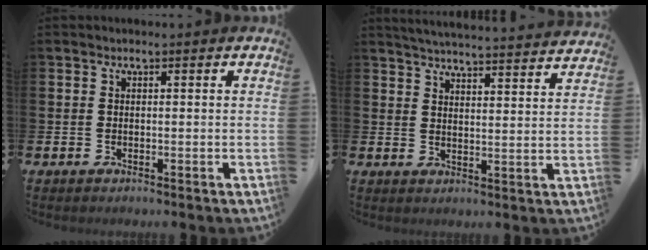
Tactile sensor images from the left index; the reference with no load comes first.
{"total": 4.9, "force": [4.9, -0.3, 0.5], "torque": [-0.015, -0.042, 0.083]}